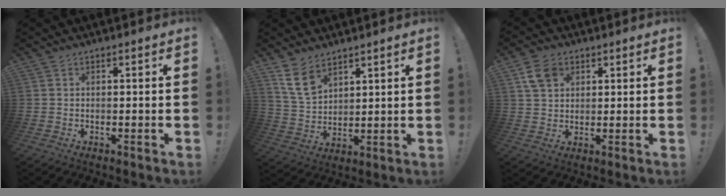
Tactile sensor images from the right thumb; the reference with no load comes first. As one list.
[{"total": 9.1, "force": [6.4, 4.8, 4.5], "torque": [-0.086, -0.026, 0.127]}, {"total": 7.4, "force": [3.6, 5.5, 3.5], "torque": [-0.057, -0.004, 0.072]}]